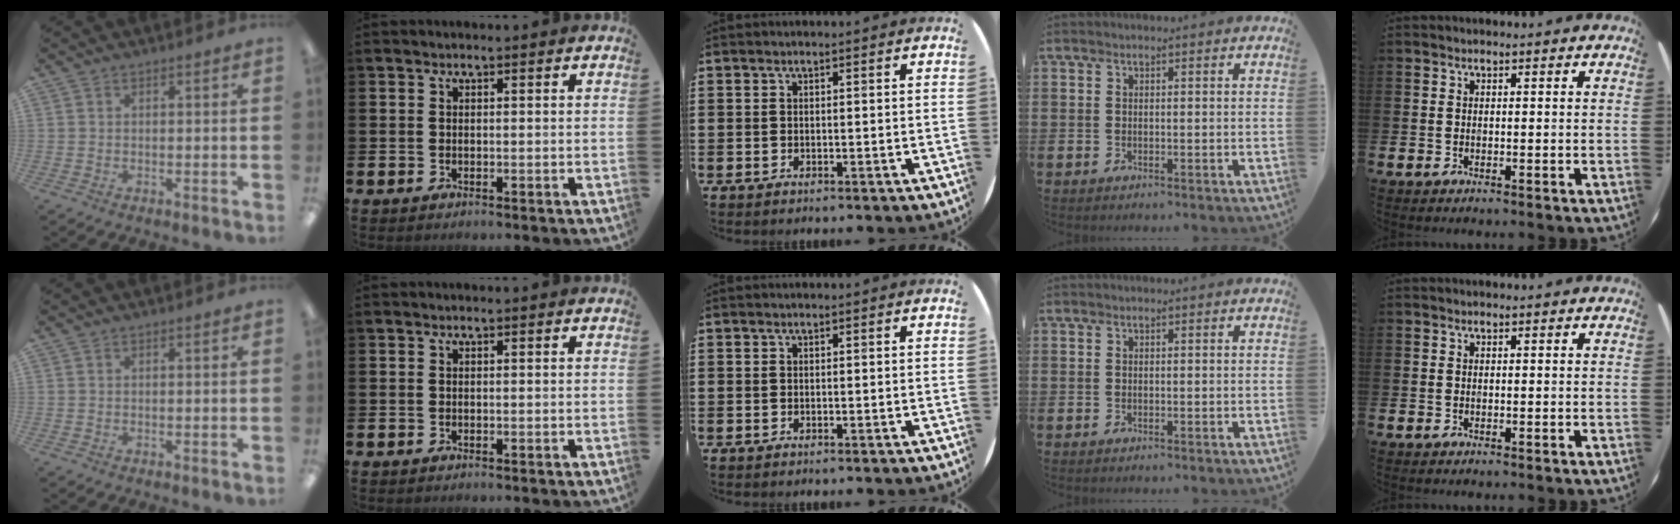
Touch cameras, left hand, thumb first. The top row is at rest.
{}